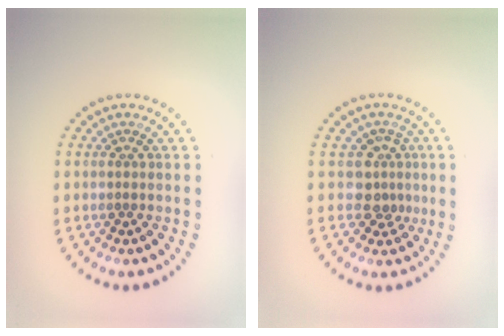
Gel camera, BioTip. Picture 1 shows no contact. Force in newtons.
{"total": 2.6, "press": 1.9, "slide": 1.7}